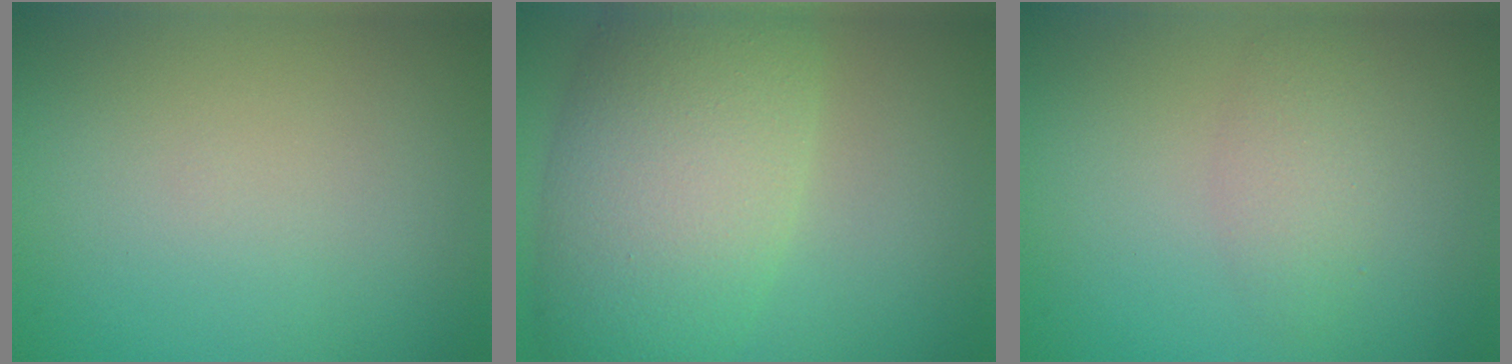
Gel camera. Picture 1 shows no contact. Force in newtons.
{"total": 10.0, "press": 10.0, "slide": 0.4}
{"total": 2.1, "press": 2.1, "slide": 0.0}